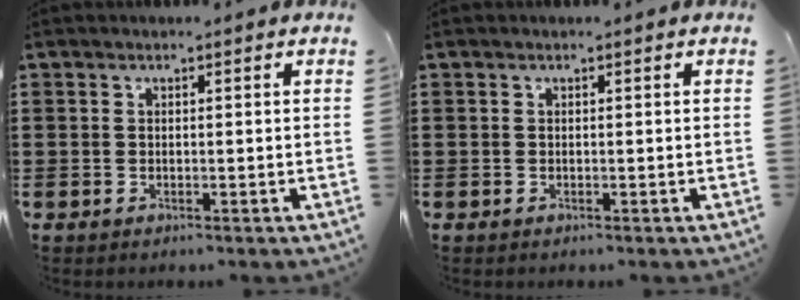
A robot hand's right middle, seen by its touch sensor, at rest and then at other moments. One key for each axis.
{"total": 0.0}